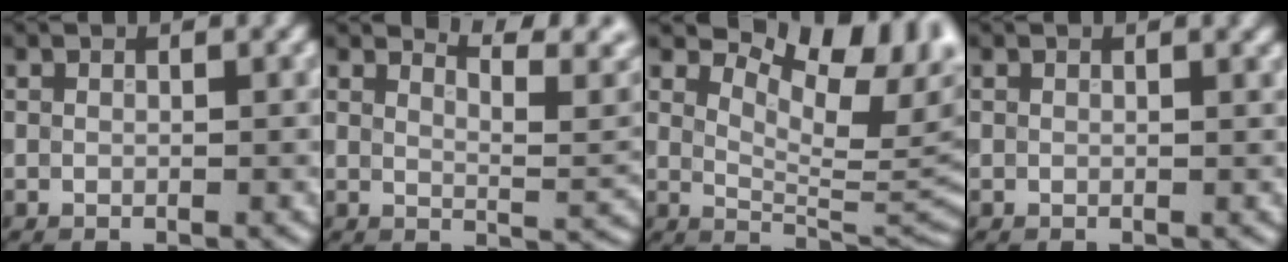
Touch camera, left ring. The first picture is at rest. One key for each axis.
{"total": 5.6, "fx": 4.1, "fy": 1.4, "fz": 3.6, "tx": -0.039, "ty": 0.015, "tz": 0.060}
{"total": 9.1, "fx": 5.0, "fy": 3.9, "fz": 6.5, "tx": -0.092, "ty": 0.001, "tz": 0.080}
{"total": 0.8, "fx": 0.5, "fy": 0.3, "fz": 0.6, "tx": 0.000, "ty": 0.005, "tz": 0.006}